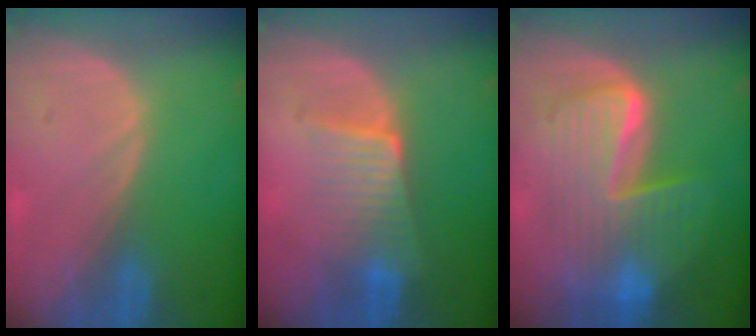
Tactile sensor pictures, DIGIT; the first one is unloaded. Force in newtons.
{"total": 6.4, "press": 5.8, "slide": 2.9}
{"total": 9.9, "press": 9.9, "slide": 1.0}